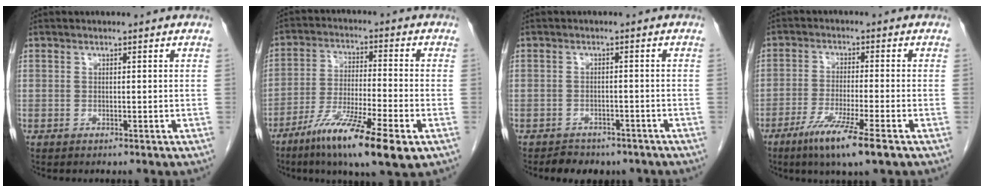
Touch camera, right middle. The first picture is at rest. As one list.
[{"total": 13.7, "force": [-7.6, 1.0, 11.3], "torque": [-0.208, -0.031, -0.129]}, {"total": 5.6, "force": [-4.5, 2.8, 1.7], "torque": [-0.025, 0.005, -0.055]}, {"total": 8.3, "force": [-4.9, -0.3, 6.7], "torque": [-0.125, -0.024, -0.087]}]